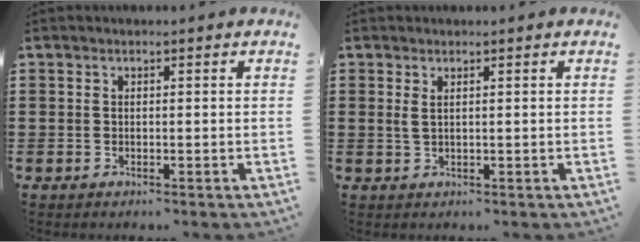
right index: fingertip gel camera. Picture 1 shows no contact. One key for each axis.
{"total": 1.2, "fx": 0.6, "fy": 0.3, "fz": 1.0, "tx": -0.021, "ty": 0.002, "tz": 0.010}